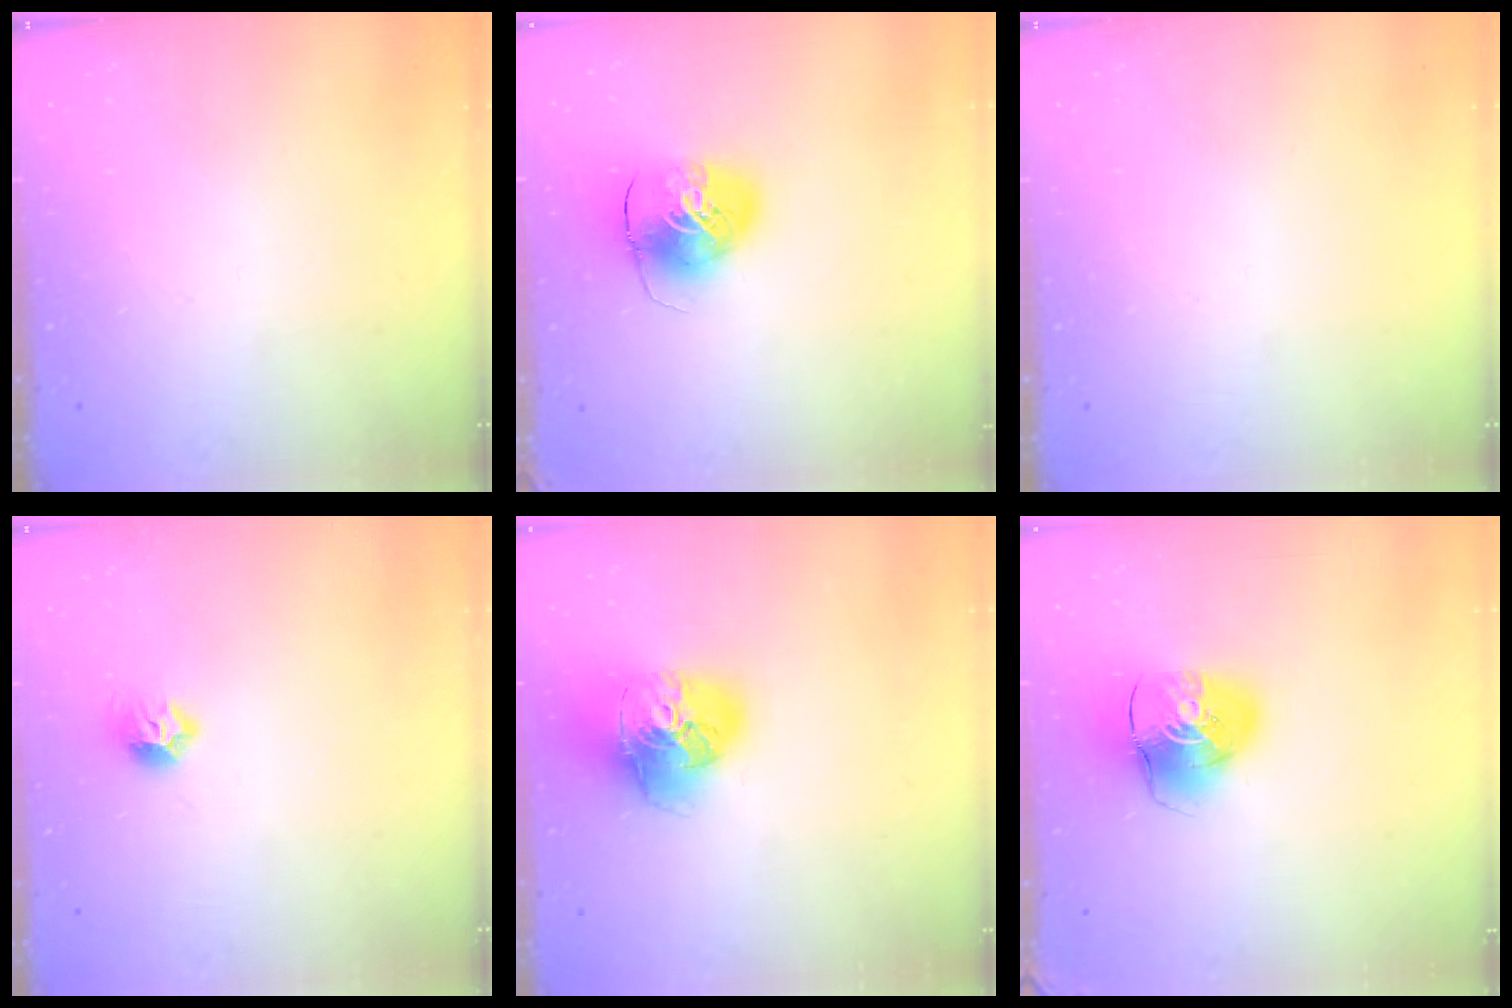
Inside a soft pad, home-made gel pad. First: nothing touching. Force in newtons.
{"total": 10.4, "press": 10.2, "slide": 1.8}
{"total": 0.0}
{"total": 7.0, "press": 6.9, "slide": 1.3}
{"total": 20.5, "press": 20.4, "slide": 2.4}
{"total": 12.6, "press": 12.5, "slide": 1.6}